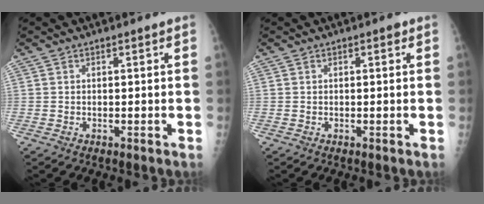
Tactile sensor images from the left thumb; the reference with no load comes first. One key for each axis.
{"total": 0.5, "fx": 0.2, "fy": 0.3, "fz": 0.4, "tx": -0.003, "ty": 0.001, "tz": 0.001}